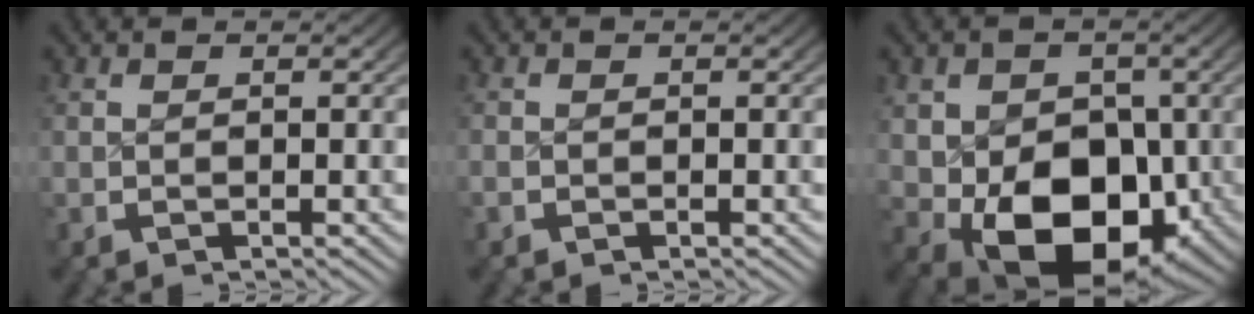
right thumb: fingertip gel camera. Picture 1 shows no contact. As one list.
[{"total": 0.6, "force": [-0.5, 0.4, 0.1], "torque": [-0.003, -0.002, -0.007]}, {"total": 14.3, "force": [-2.9, 10.2, 9.7], "torque": [-0.182, -0.078, -0.011]}]